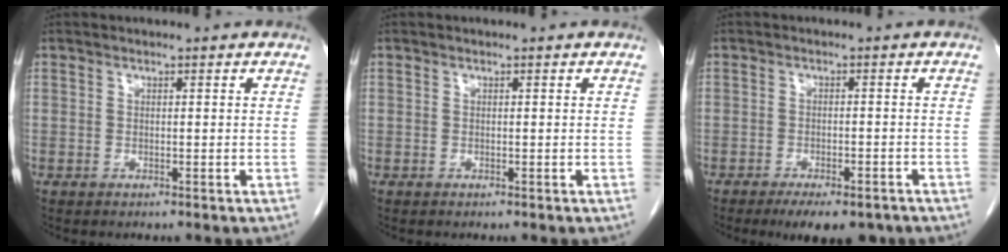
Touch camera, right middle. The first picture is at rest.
{"total": 0.0}
{"total": 8.6, "force": [-6.4, 3.0, 4.8], "torque": [-0.059, -0.004, -0.090]}